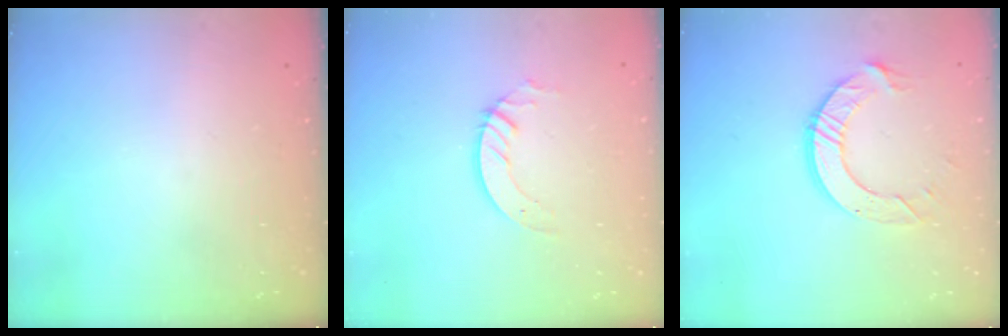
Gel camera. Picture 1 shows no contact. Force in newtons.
{"total": 2.8, "press": 2.8, "slide": 0.2}
{"total": 9.7, "press": 9.7, "slide": 0.8}